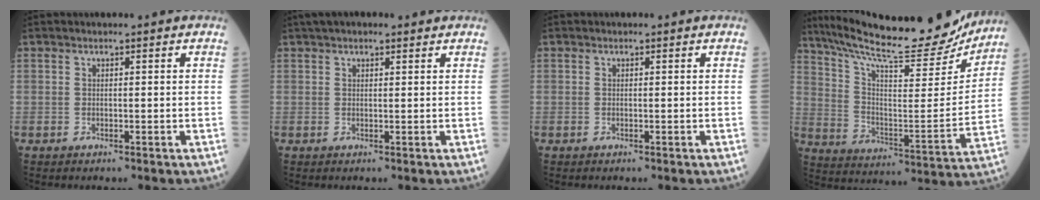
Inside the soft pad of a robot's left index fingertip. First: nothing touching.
{"total": 4.5, "force": [3.5, 1.2, 2.6], "torque": [-0.040, 0.034, 0.055]}
{"total": 0.0}
{"total": 23.7, "force": [21.5, 2.8, 9.6], "torque": [-0.169, -0.048, 0.313]}